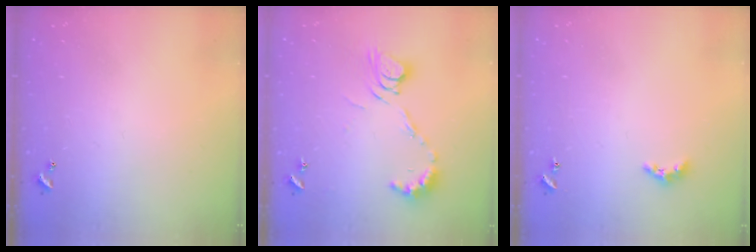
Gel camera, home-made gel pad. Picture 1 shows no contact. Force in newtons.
{"total": 9.3, "press": 9.3, "slide": 0.3}
{"total": 3.3, "press": 3.3, "slide": 0.6}